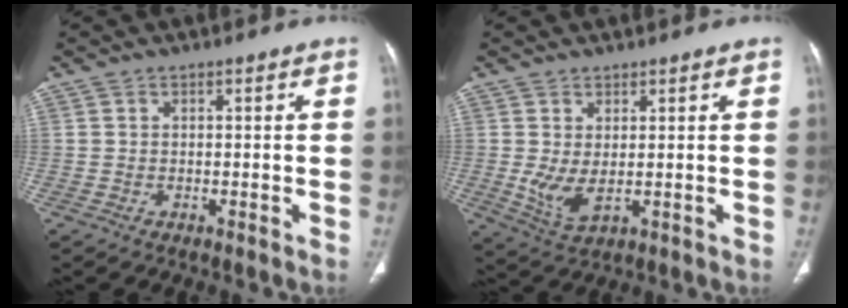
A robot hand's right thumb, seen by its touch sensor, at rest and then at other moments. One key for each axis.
{"total": 5.0, "fx": 0.3, "fy": 2.1, "fz": 4.5, "tx": -0.094, "ty": -0.013, "tz": 0.017}